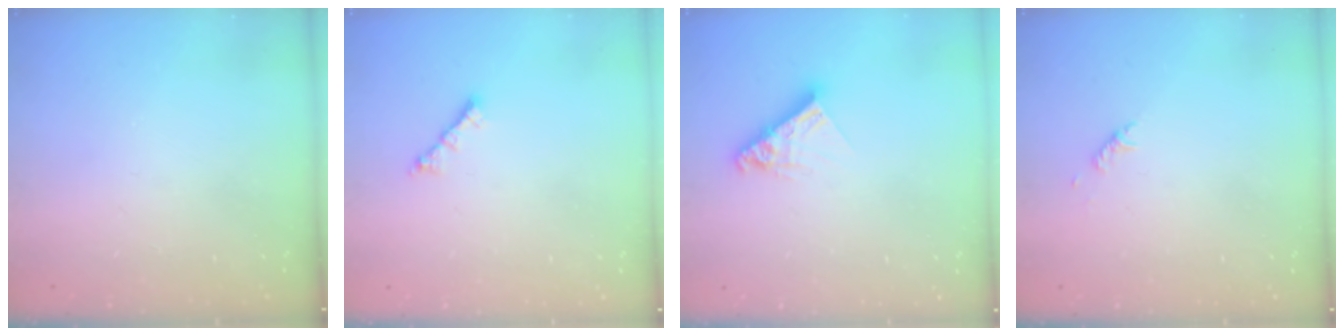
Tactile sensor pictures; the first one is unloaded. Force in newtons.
{"total": 1.8, "press": 1.7, "slide": 0.6}
{"total": 9.0, "press": 9.0, "slide": 0.9}
{"total": 2.8, "press": 2.7, "slide": 0.6}